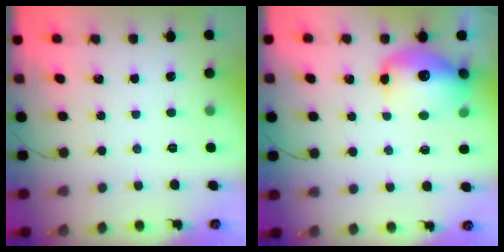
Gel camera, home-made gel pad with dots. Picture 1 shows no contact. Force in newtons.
{"total": 13.9, "press": 13.5, "slide": 3.0}